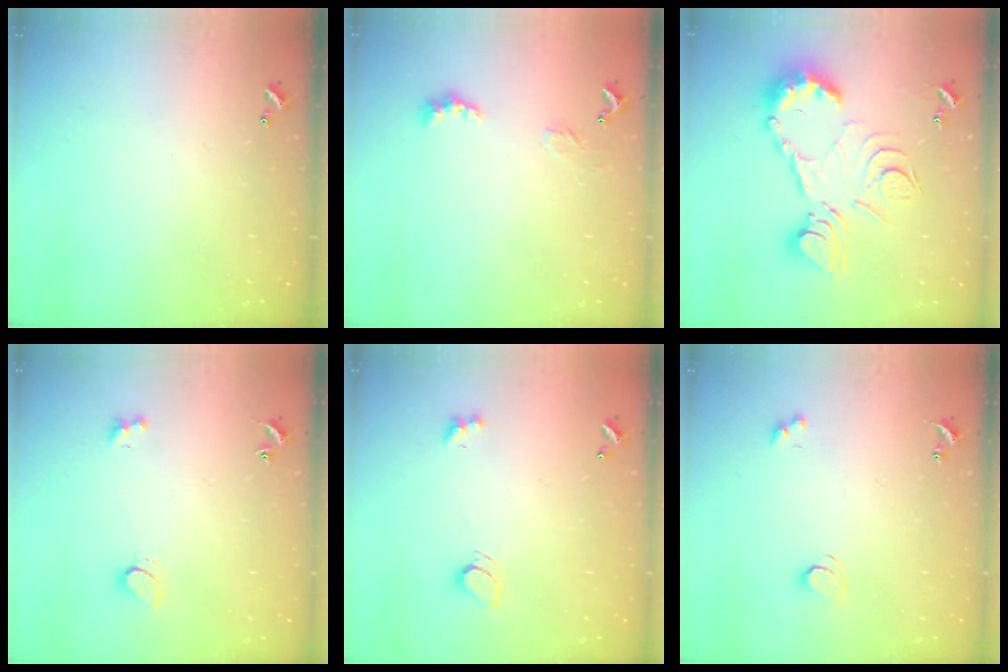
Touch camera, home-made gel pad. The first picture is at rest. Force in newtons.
{"total": 1.6, "press": 1.5, "slide": 0.5}
{"total": 19.1, "press": 19.0, "slide": 1.8}
{"total": 2.5, "press": 2.4, "slide": 0.8}
{"total": 2.5, "press": 2.5, "slide": 0.6}
{"total": 2.1, "press": 2.0, "slide": 0.7}